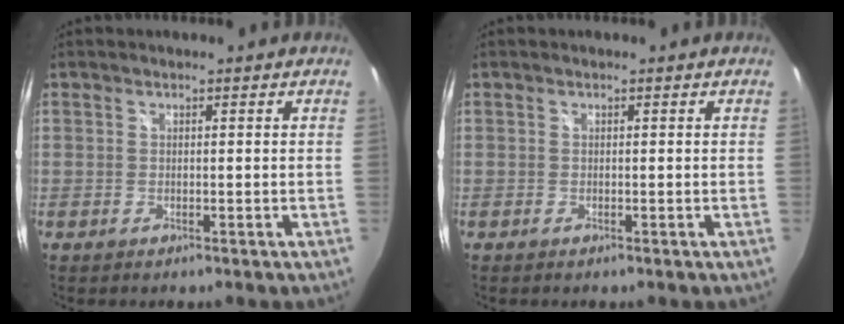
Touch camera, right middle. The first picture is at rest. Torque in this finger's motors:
{"motor_torque": [0.17, -0.29, 0.00, 0.01]}